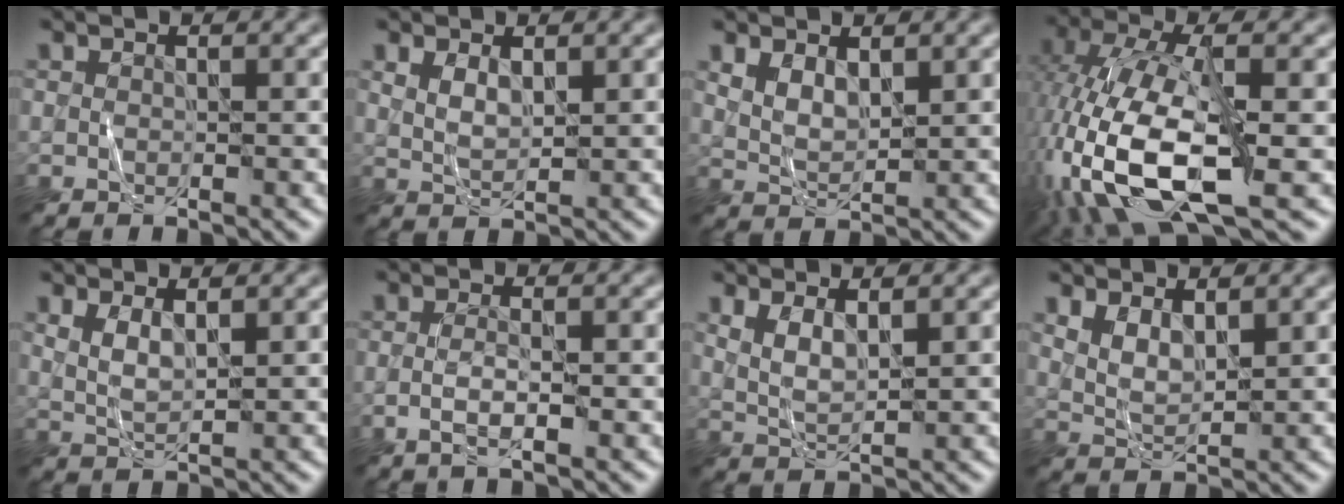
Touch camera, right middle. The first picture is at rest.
{"total": 1.9, "force": [1.0, 0.8, 1.4], "torque": [-0.030, -0.003, 0.024]}
{"total": 2.4, "force": [1.3, 1.2, 1.7], "torque": [-0.038, -0.005, 0.032]}
{"total": 12.2, "force": [-3.8, 5.3, 10.3], "torque": [-0.229, 0.000, -0.078]}
{"total": 1.9, "force": [1.1, 0.5, 1.5], "torque": [-0.032, -0.006, 0.026]}
{"total": 1.7, "force": [-0.6, 0.3, 1.5], "torque": [-0.033, 0.001, -0.016]}
{"total": 2.3, "force": [1.3, 0.7, 1.7], "torque": [-0.037, -0.007, 0.030]}
{"total": 2.4, "force": [1.5, 0.9, 1.7], "torque": [-0.039, -0.008, 0.034]}